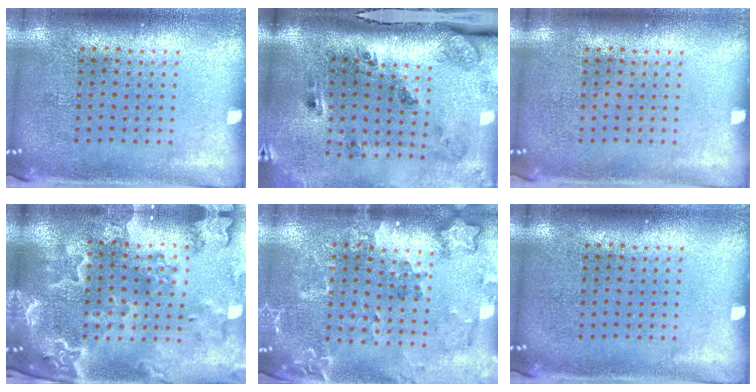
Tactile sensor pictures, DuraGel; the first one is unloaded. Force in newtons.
{"total": 3.3, "press": 2.0, "slide": 2.7}
{"total": 0.0}
{"total": 3.9, "press": 3.3, "slide": 2.0}
{"total": 1.8, "press": 1.7, "slide": 0.4}
{"total": 0.0}